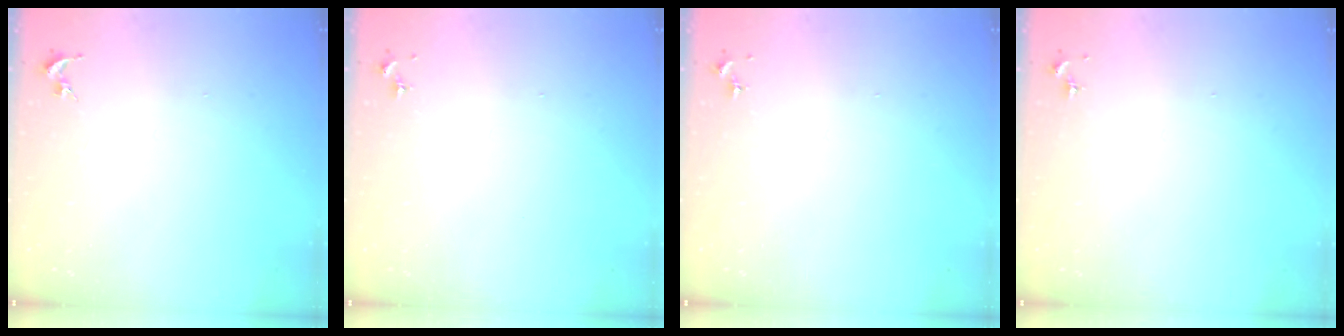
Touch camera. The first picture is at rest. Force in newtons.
{"total": 0.0}
{"total": 0.0}
{"total": 0.0}